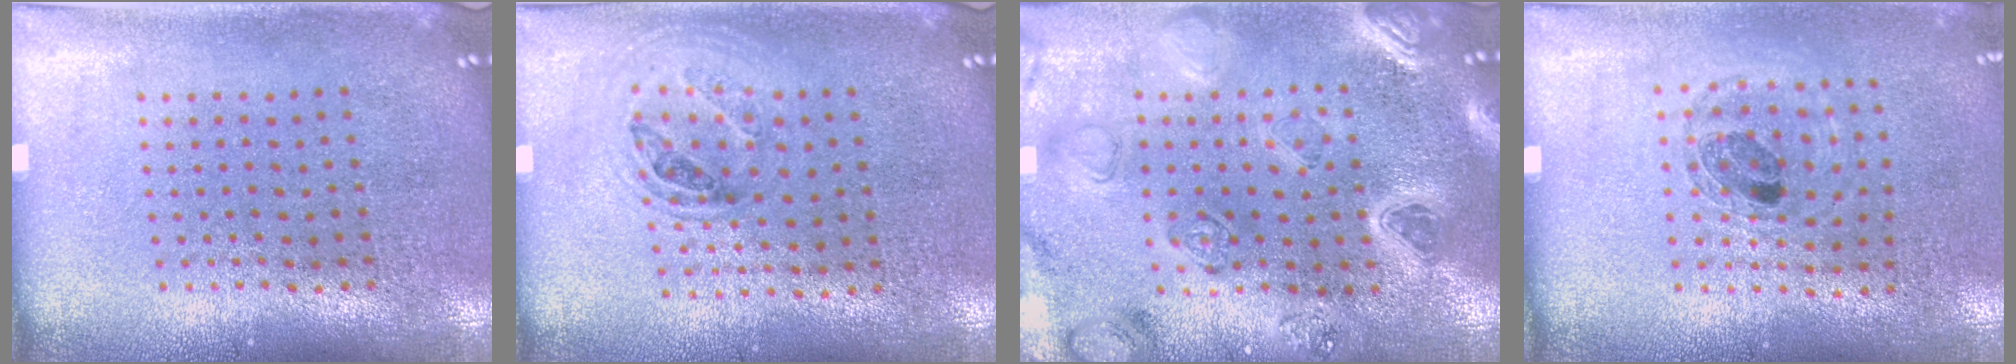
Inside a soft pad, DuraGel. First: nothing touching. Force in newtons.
{"total": 1.0, "press": 0.9, "slide": 0.3}
{"total": 2.2, "press": 2.2, "slide": 0.2}
{"total": 0.8, "press": 0.8, "slide": 0.2}